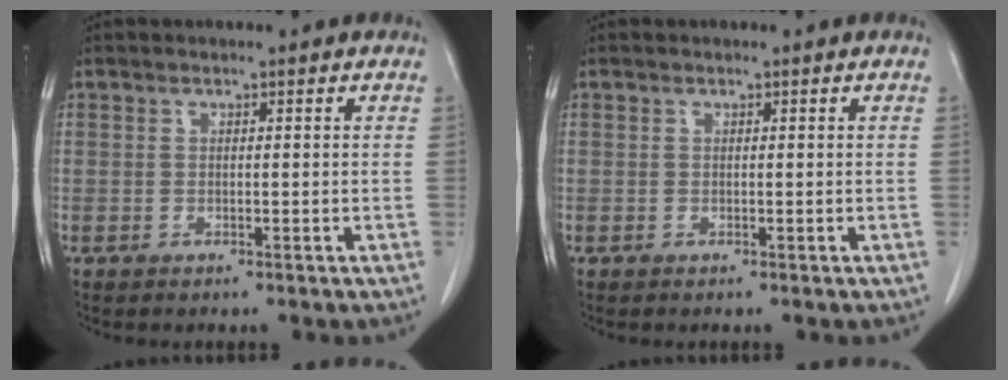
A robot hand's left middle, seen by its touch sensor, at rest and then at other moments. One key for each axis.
{"total": 0.0}